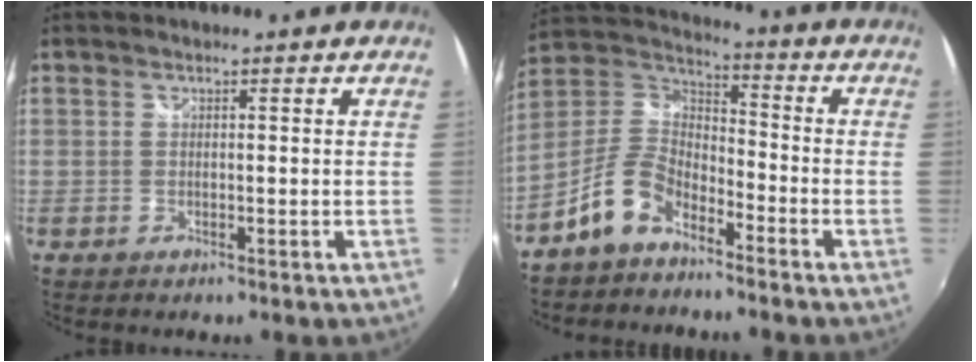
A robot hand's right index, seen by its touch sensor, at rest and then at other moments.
{"total": 9.9, "force": [-6.3, 4.9, 5.8], "torque": [-0.131, 0.023, -0.128]}